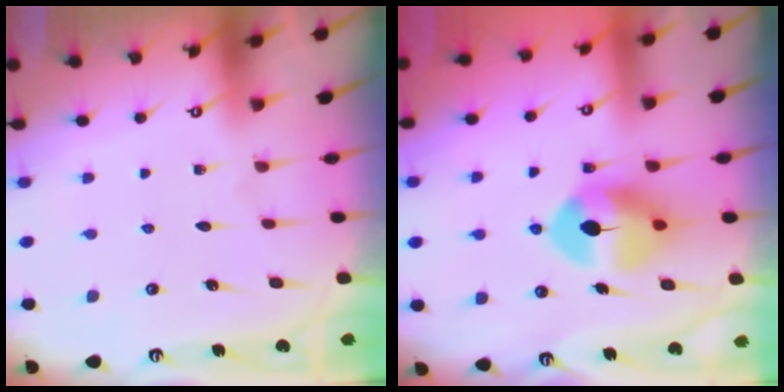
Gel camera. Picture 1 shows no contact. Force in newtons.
{"total": 9.6, "press": 9.5, "slide": 1.5}